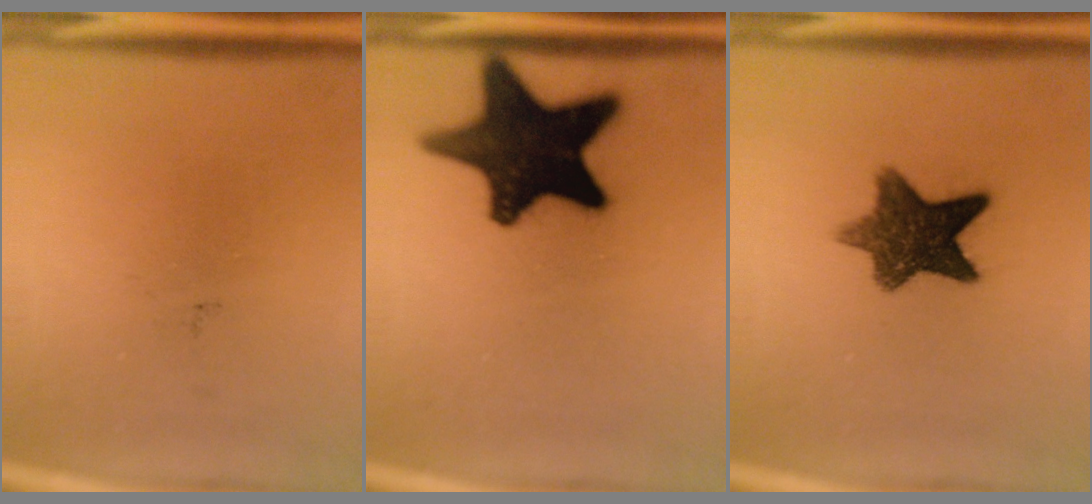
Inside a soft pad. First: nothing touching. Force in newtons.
{"total": 18.1}
{"total": 9.9}